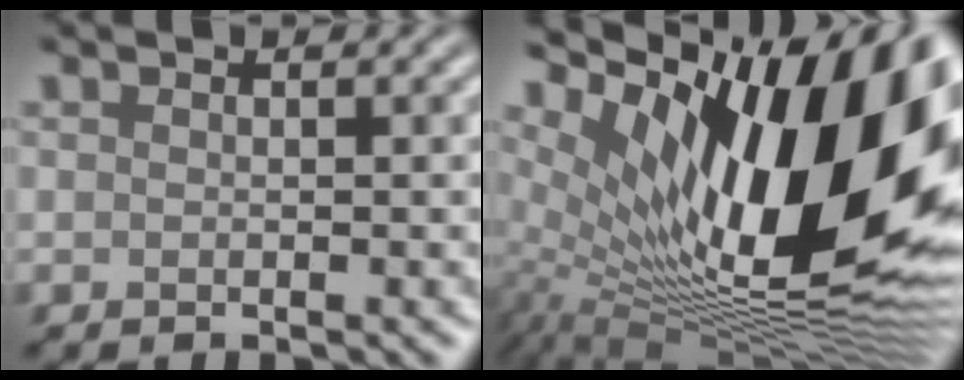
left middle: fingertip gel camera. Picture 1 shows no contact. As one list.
[{"total": 18.5, "force": [4.5, 8.1, 16.0], "torque": [-0.251, 0.009, 0.069]}]